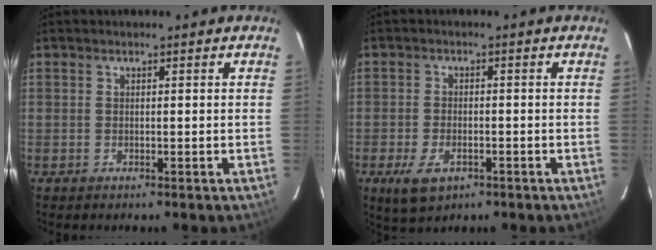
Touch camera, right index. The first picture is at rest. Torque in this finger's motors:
{"motor_torque": [0.58, -0.51, 0.08, 0.04]}